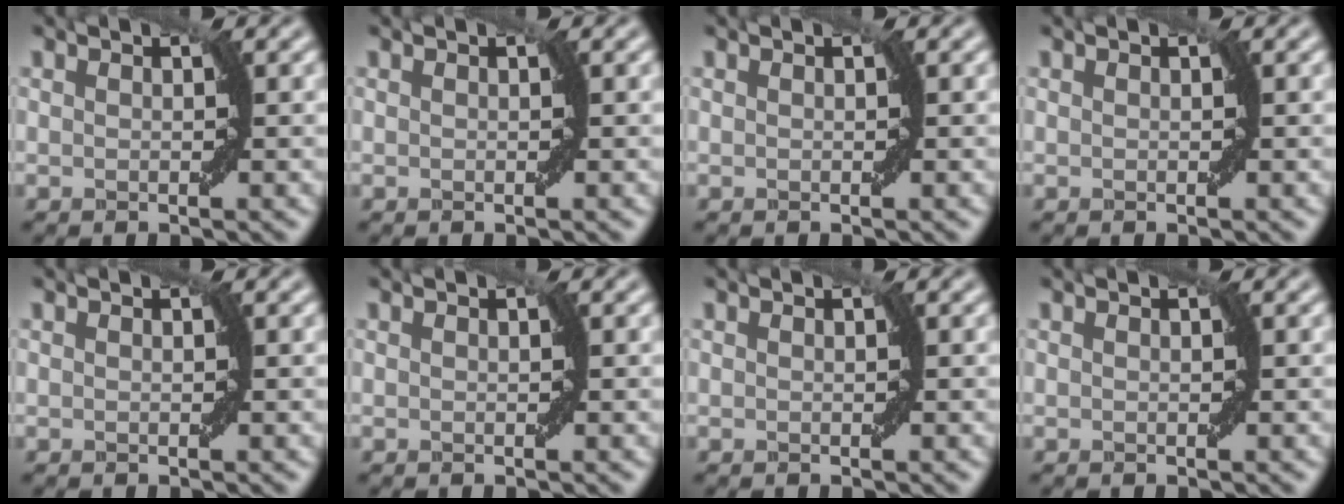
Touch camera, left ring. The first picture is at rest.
{"total": 0.0}
{"total": 0.0}
{"total": 0.0}
{"total": 0.0}
{"total": 0.0}
{"total": 0.0}
{"total": 0.0}